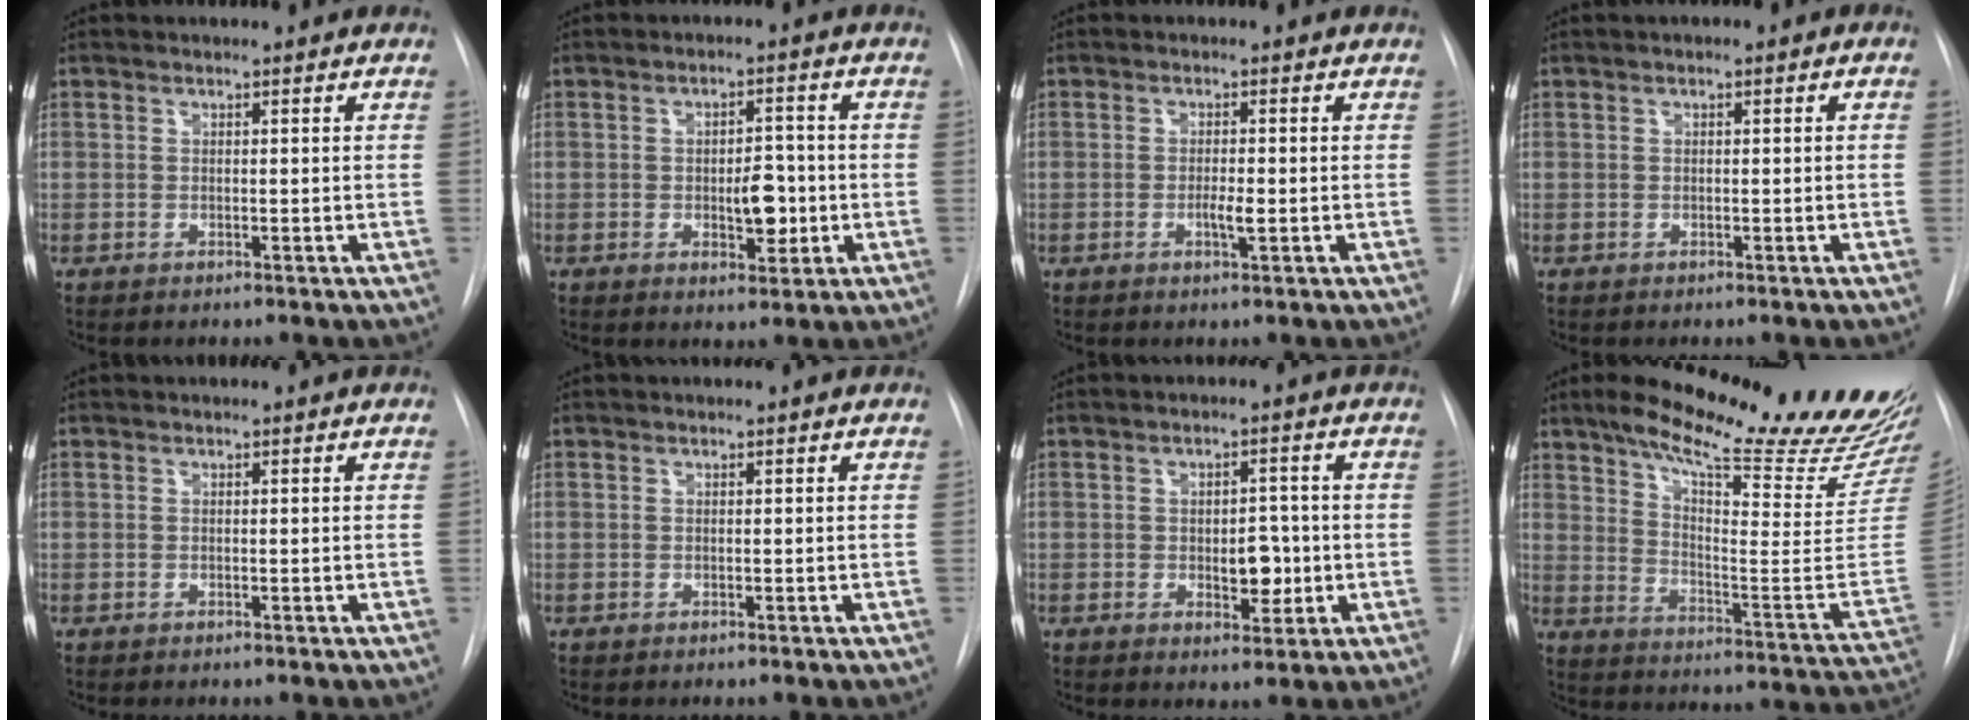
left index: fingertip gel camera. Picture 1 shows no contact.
{"total": 5.3, "force": [-0.9, 2.5, 4.5], "torque": [-0.059, 0.001, -0.008]}
{"total": 2.0, "force": [-0.6, 0.3, 1.9], "torque": [-0.037, -0.002, -0.009]}
{"total": 0.7, "force": [0.1, 0.4, 0.5], "torque": [-0.010, 0.003, 0.000]}
{"total": 0.0}
{"total": 0.0}
{"total": 4.8, "force": [-0.7, 2.6, 4.0], "torque": [-0.049, -0.001, -0.004]}
{"total": 27.0, "force": [22.2, 2.4, 15.2], "torque": [-0.233, -0.081, 0.296]}